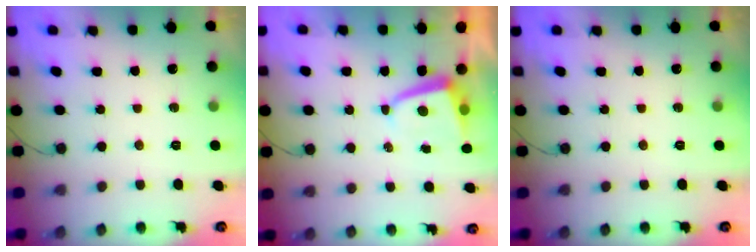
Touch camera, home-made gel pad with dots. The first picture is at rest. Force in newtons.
{"total": 2.7, "press": 2.6, "slide": 0.4}
{"total": 0.0}